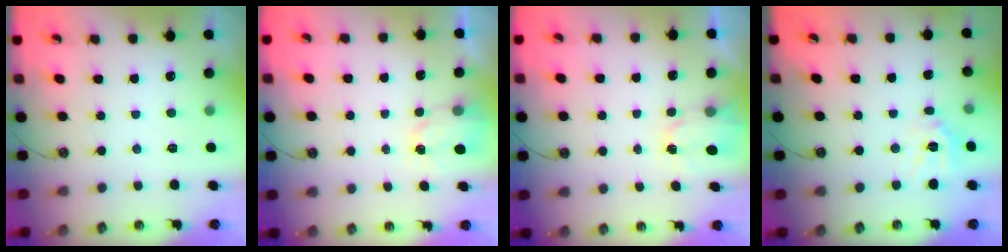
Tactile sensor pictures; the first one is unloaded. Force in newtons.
{"total": 2.6, "press": 2.6, "slide": 0.3}
{"total": 2.3, "press": 2.3, "slide": 0.4}
{"total": 10.1, "press": 10.0, "slide": 0.7}